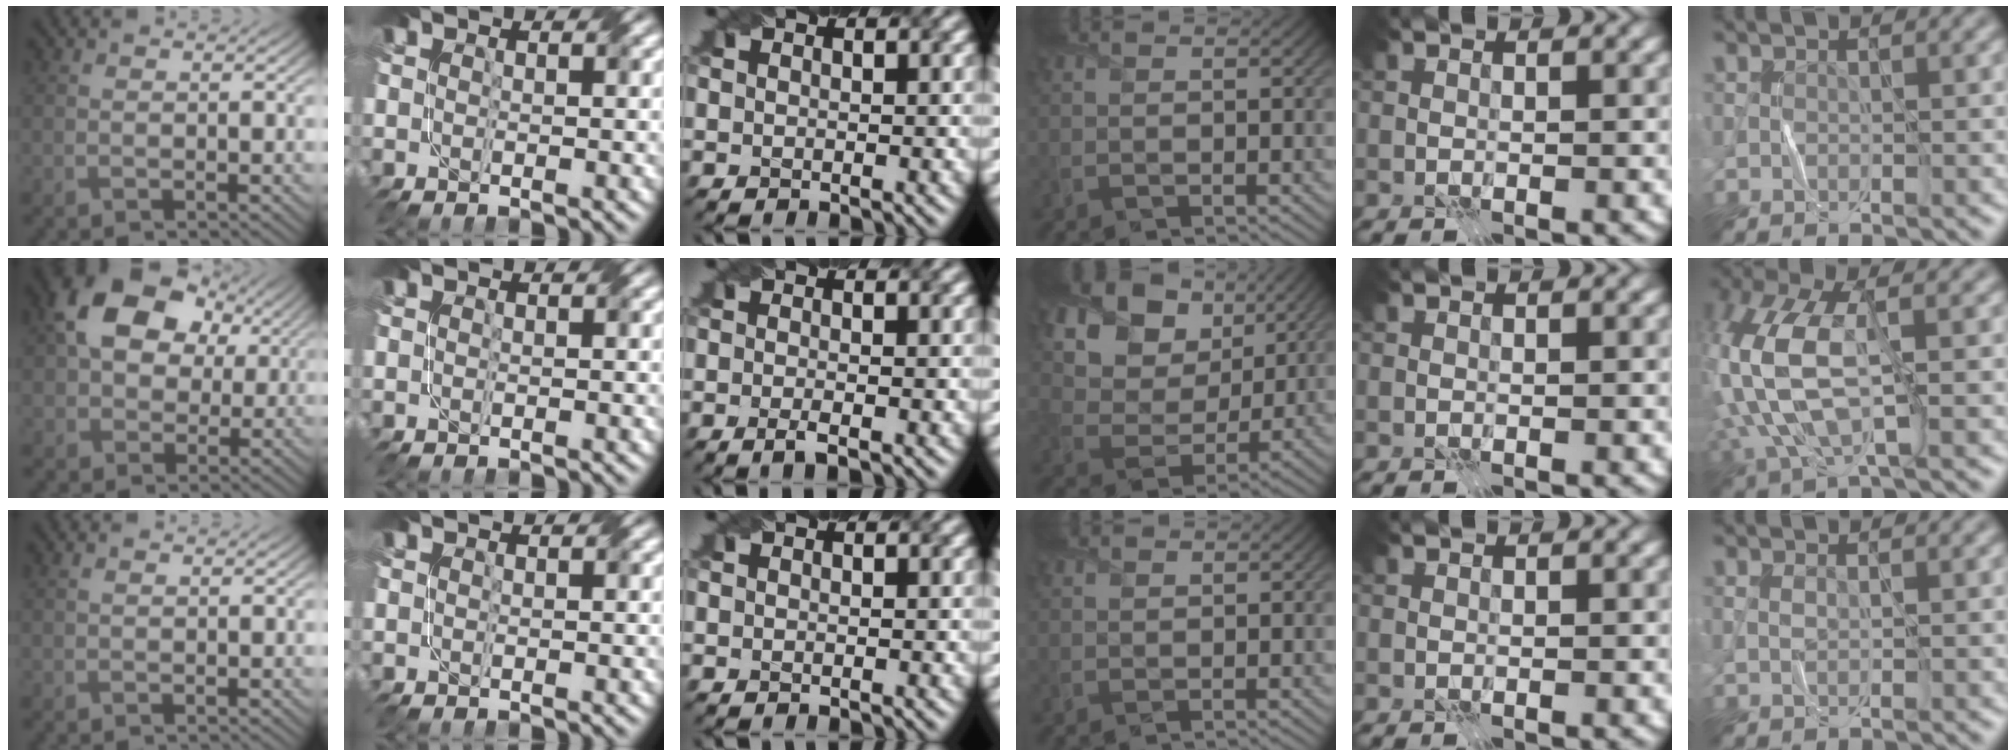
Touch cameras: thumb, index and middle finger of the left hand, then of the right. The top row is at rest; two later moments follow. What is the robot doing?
{"motion": "fold", "object": "netting"}